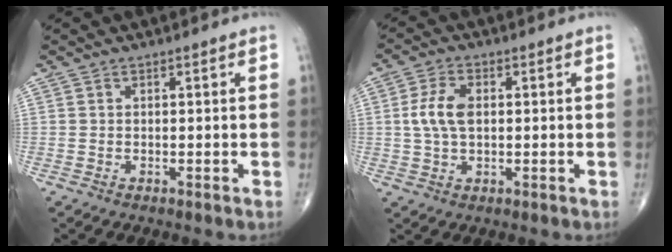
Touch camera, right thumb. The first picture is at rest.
{"total": 6.3, "force": [0.6, 3.6, 5.1], "torque": [-0.108, 0.007, 0.009]}